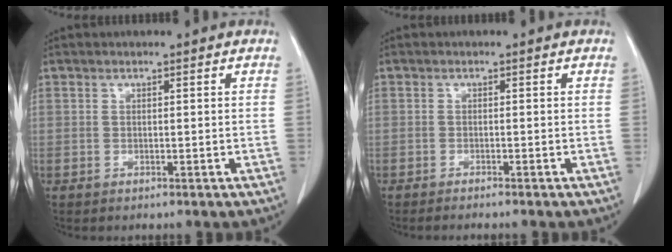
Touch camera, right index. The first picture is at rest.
{"total": 3.4, "force": [-2.9, -0.2, 1.6], "torque": [-0.017, -0.001, -0.038]}